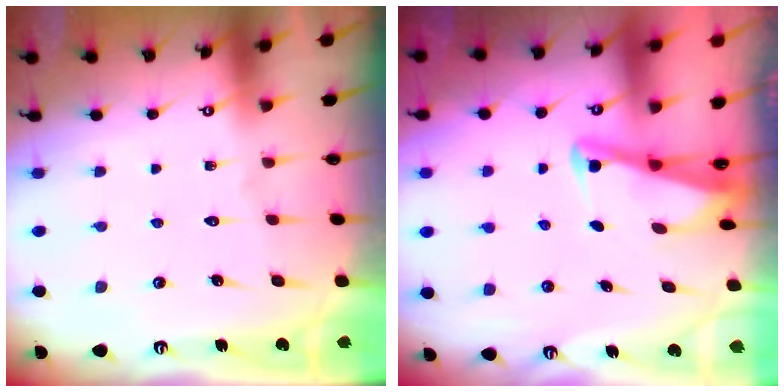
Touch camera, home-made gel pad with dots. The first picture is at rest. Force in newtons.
{"total": 2.8, "press": 2.8, "slide": 0.3}